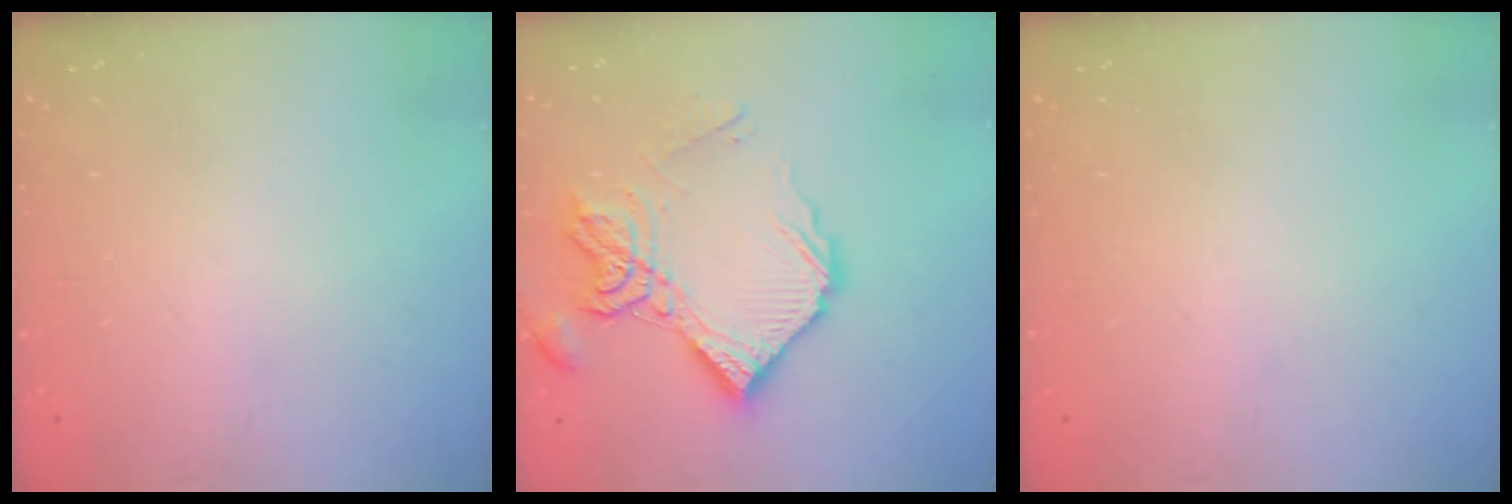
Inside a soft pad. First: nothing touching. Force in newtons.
{"total": 15.8, "press": 15.7, "slide": 1.4}
{"total": 0.0}